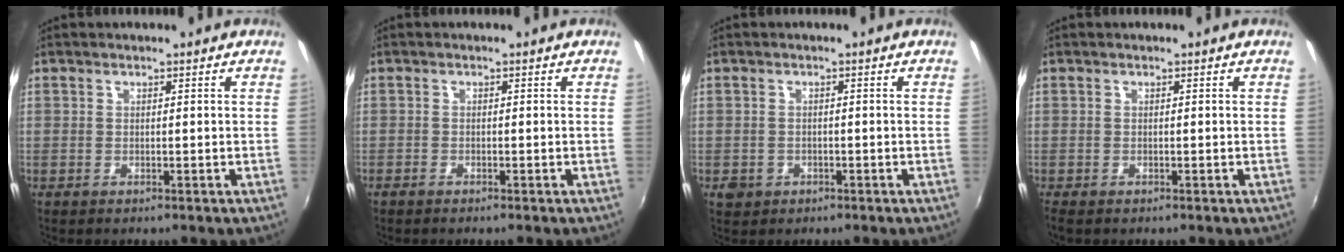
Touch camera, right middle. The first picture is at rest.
{"total": 1.1, "force": [-1.0, 0.3, 0.4], "torque": [-0.013, -0.003, -0.022]}
{"total": 2.8, "force": [-1.2, 2.4, 0.8], "torque": [-0.021, -0.001, -0.016]}
{"total": 0.9, "force": [-0.6, 0.3, 0.5], "torque": [-0.012, -0.003, -0.011]}